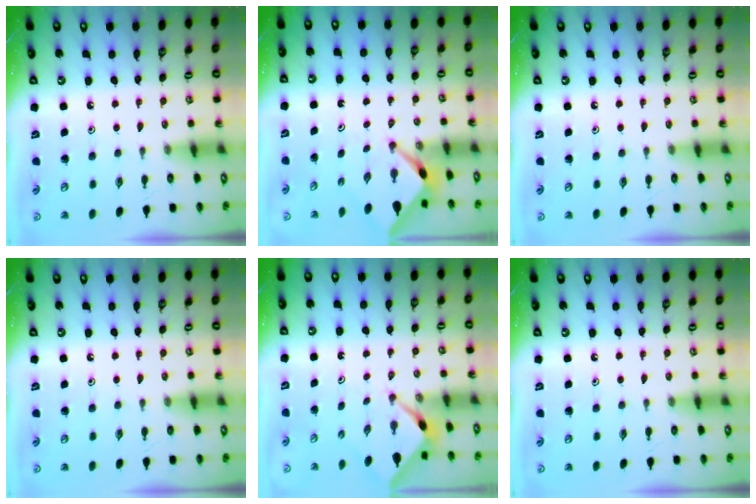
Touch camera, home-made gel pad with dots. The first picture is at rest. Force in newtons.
{"total": 2.5, "press": 2.5, "slide": 0.3}
{"total": 0.0}
{"total": 0.0}
{"total": 2.2, "press": 2.2, "slide": 0.2}
{"total": 0.0}